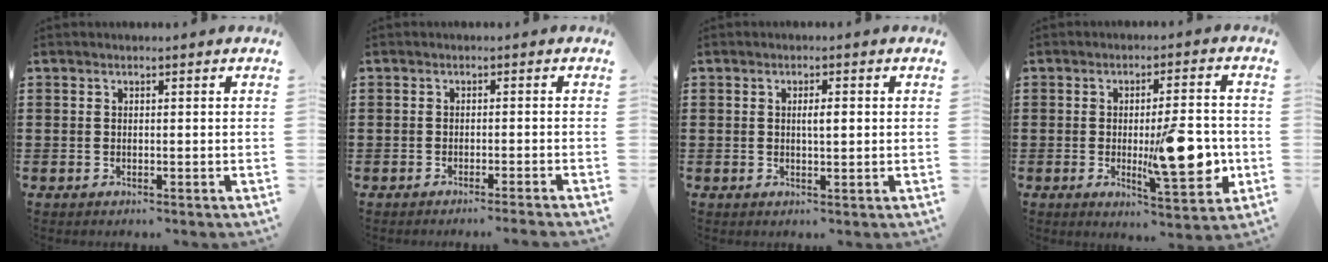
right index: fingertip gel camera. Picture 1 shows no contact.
{"total": 1.1, "force": [-1.0, -0.3, 0.5], "torque": [-0.009, -0.002, -0.019]}
{"total": 2.3, "force": [0.3, 0.6, 2.2], "torque": [-0.042, 0.002, 0.003]}
{"total": 12.2, "force": [-1.6, 3.4, 11.6], "torque": [-0.168, -0.016, -0.025]}